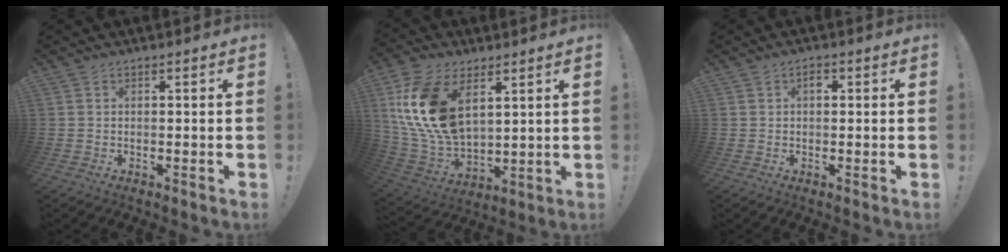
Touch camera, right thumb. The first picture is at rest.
{"total": 19.9, "force": [7.3, 12.5, 13.6], "torque": [-0.290, -0.037, 0.137]}
{"total": 1.5, "force": [0.4, 1.2, 0.9], "torque": [-0.007, 0.003, 0.003]}